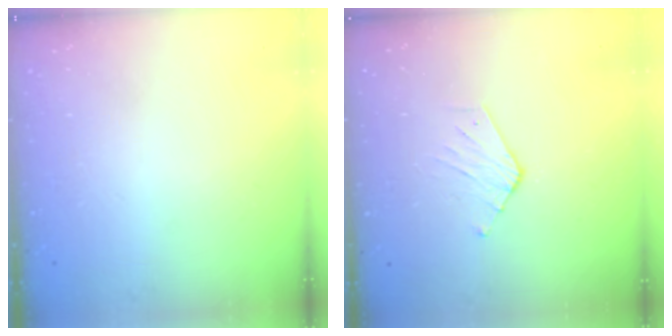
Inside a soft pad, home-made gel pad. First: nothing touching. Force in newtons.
{"total": 3.0, "press": 3.0, "slide": 0.3}